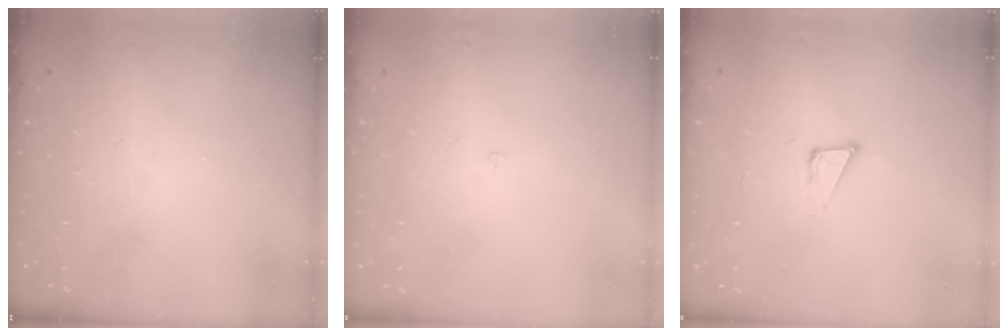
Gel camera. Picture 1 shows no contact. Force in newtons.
{"total": 1.9, "press": 1.9, "slide": 0.1}
{"total": 4.0, "press": 3.9, "slide": 0.8}